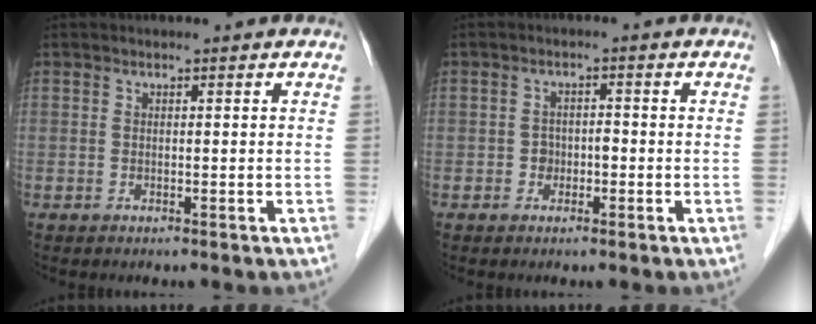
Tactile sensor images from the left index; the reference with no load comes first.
{"total": 2.1, "force": [-1.1, 1.6, 0.8], "torque": [-0.007, 0.005, -0.019]}